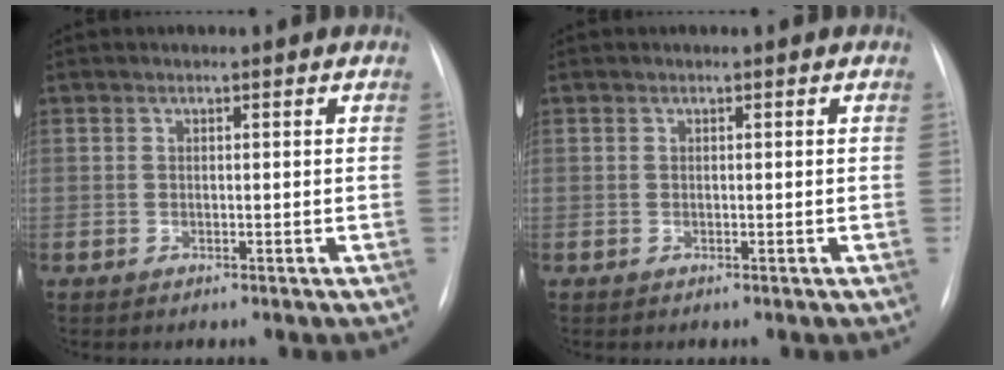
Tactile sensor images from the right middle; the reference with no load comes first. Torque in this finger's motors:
{"motor_torque": [-0.16, -0.10, -0.01, 0.00]}